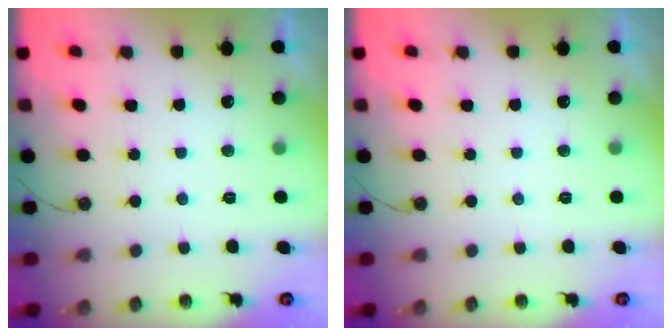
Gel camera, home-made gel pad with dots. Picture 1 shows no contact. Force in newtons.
{"total": 0.0}